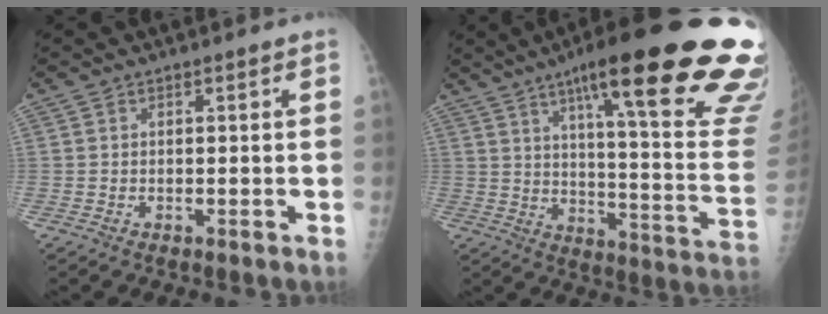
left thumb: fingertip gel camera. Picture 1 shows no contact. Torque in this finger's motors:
{"motor_torque": [2.96, 1.65, 1.80, -0.97, 0.46]}